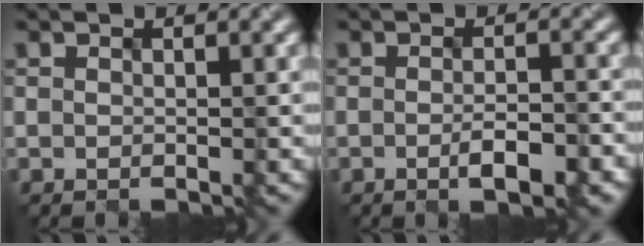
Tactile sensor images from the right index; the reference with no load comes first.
{"total": 3.3, "force": [-1.4, 0.9, 2.8], "torque": [-0.048, -0.007, -0.020]}